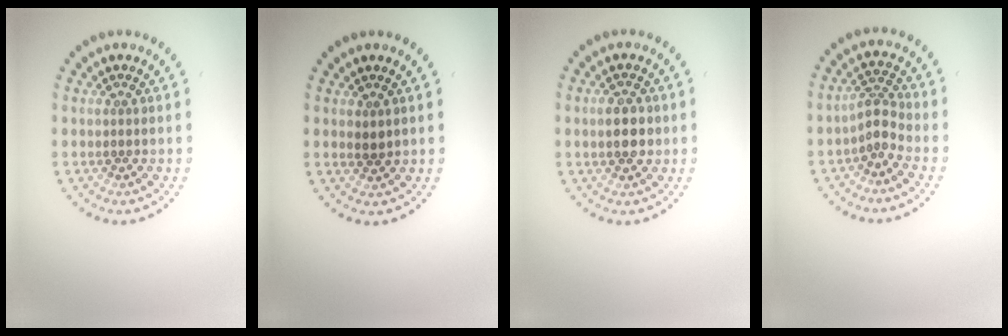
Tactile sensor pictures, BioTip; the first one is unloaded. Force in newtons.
{"total": 0.8, "press": 0.7, "slide": 0.4}
{"total": 2.8, "press": 2.8, "slide": 0.1}
{"total": 2.3, "press": 1.7, "slide": 1.6}